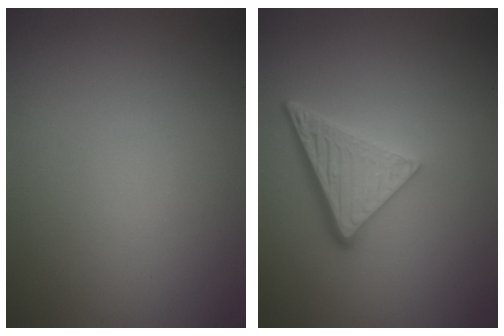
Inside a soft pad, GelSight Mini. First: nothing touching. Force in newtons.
{"total": 4.7, "press": 3.5, "slide": 3.2}